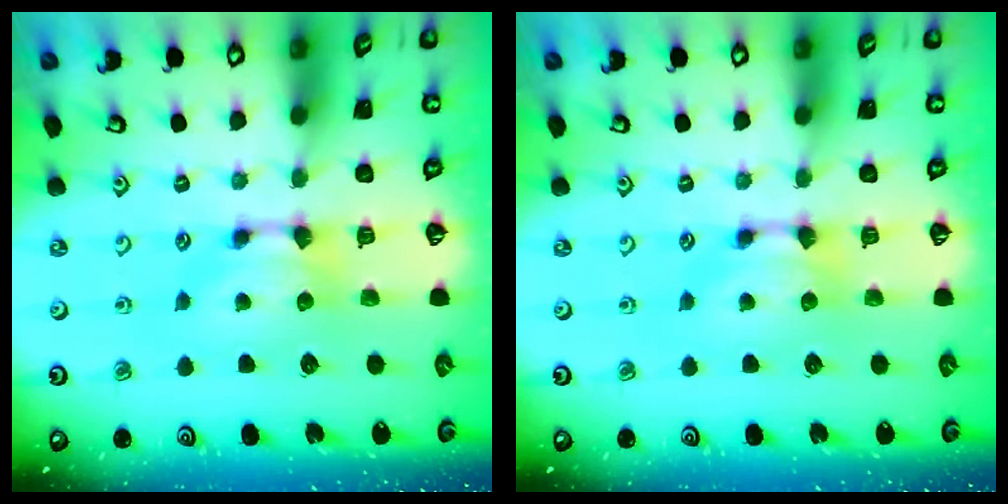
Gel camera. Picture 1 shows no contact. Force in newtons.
{"total": 0.0}